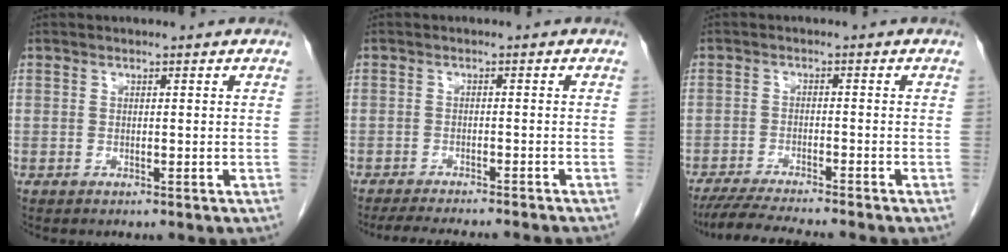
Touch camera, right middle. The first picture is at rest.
{"total": 11.9, "force": [-10.8, 0.8, 5.0], "torque": [-0.065, -0.018, -0.138]}
{"total": 8.4, "force": [-7.5, -0.6, 3.8], "torque": [-0.061, -0.023, -0.123]}